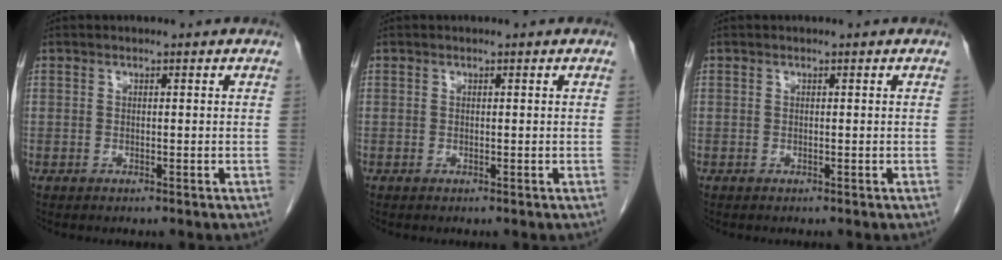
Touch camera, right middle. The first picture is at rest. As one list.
[{"total": 0.0}, {"total": 0.0}]